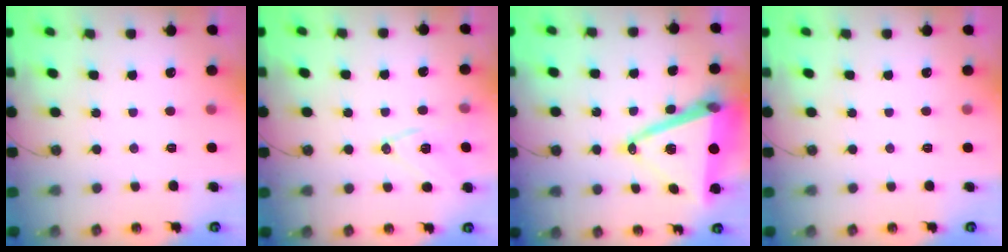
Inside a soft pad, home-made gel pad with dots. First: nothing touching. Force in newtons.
{"total": 12.1, "press": 11.5, "slide": 3.7}
{"total": 17.9, "press": 17.5, "slide": 3.9}
{"total": 0.0}